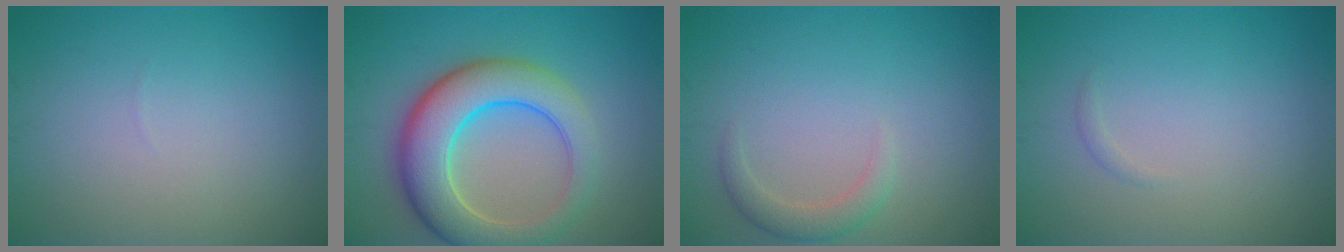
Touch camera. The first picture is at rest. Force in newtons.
{"total": 8.6, "press": 8.6, "slide": 0.6}
{"total": 2.0, "press": 2.0, "slide": 0.2}
{"total": 0.5, "press": 0.5, "slide": 0.0}